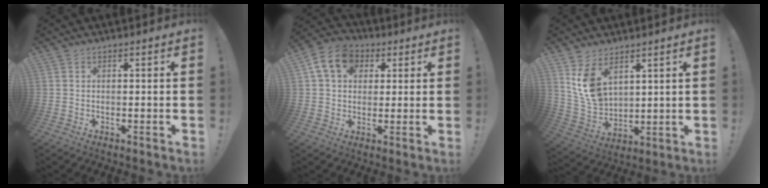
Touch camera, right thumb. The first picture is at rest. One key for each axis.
{"total": 12.2, "fx": 4.3, "fy": 9.4, "fz": 6.4, "tx": -0.101, "ty": 0.000, "tz": 0.086}
{"total": 10.0, "fx": 5.7, "fy": 6.5, "fz": 5.1, "tx": -0.100, "ty": -0.040, "tz": 0.113}